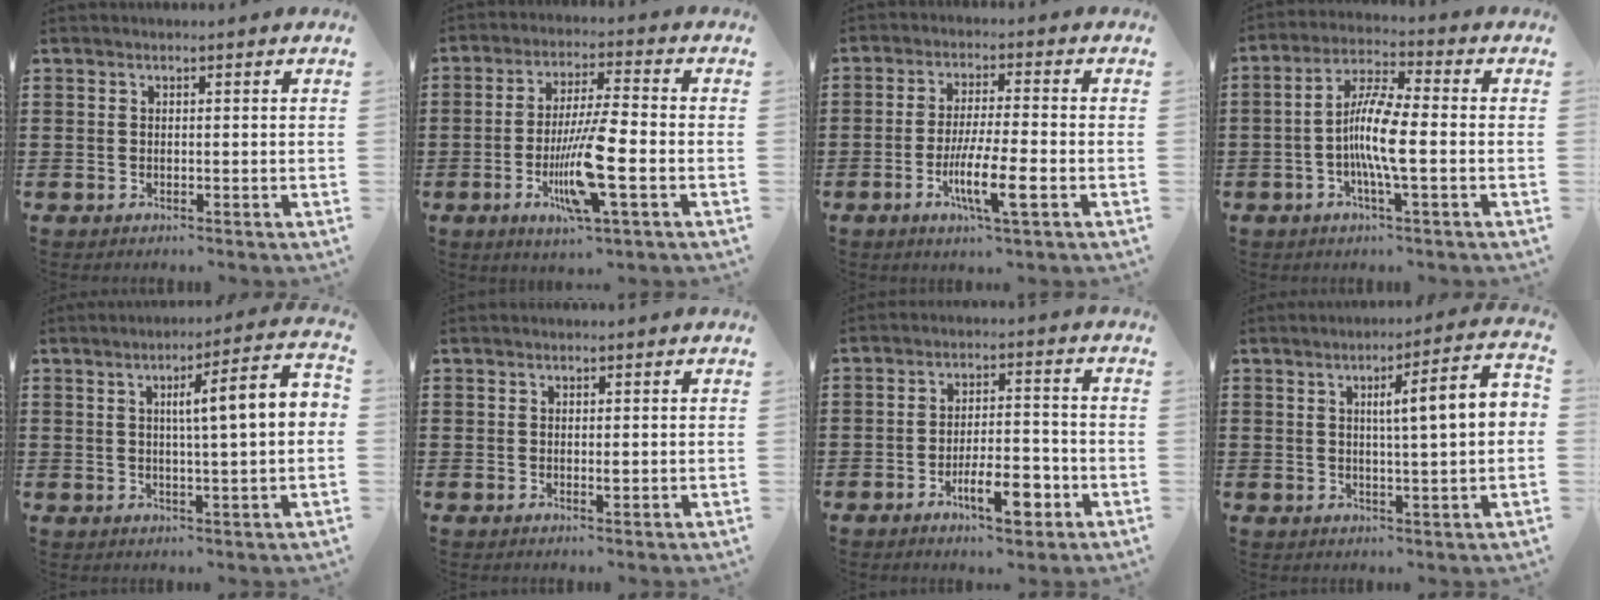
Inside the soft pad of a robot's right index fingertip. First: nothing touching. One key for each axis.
{"total": 10.7, "fx": -3.2, "fy": 1.6, "fz": 10.1, "tx": -0.198, "ty": -0.013, "tz": -0.062}
{"total": 8.1, "fx": -3.0, "fy": 1.3, "fz": 7.5, "tx": -0.139, "ty": -0.011, "tz": -0.054}
{"total": 8.3, "fx": -1.6, "fy": 1.7, "fz": 8.0, "tx": -0.164, "ty": -0.005, "tz": -0.036}
{"total": 7.3, "fx": 0.8, "fy": 0.3, "fz": 7.2, "tx": -0.120, "ty": -0.009, "tz": 0.000}
{"total": 0.8, "fx": 0.1, "fy": 0.4, "fz": 0.7, "tx": -0.014, "ty": 0.002, "tz": 0.002}
{"total": 7.9, "fx": -3.9, "fy": 2.8, "fz": 6.2, "tx": -0.110, "ty": 0.004, "tz": -0.067}
{"total": 7.1, "fx": 1.0, "fy": 0.4, "fz": 7.0, "tx": -0.109, "ty": -0.013, "tz": 0.001}